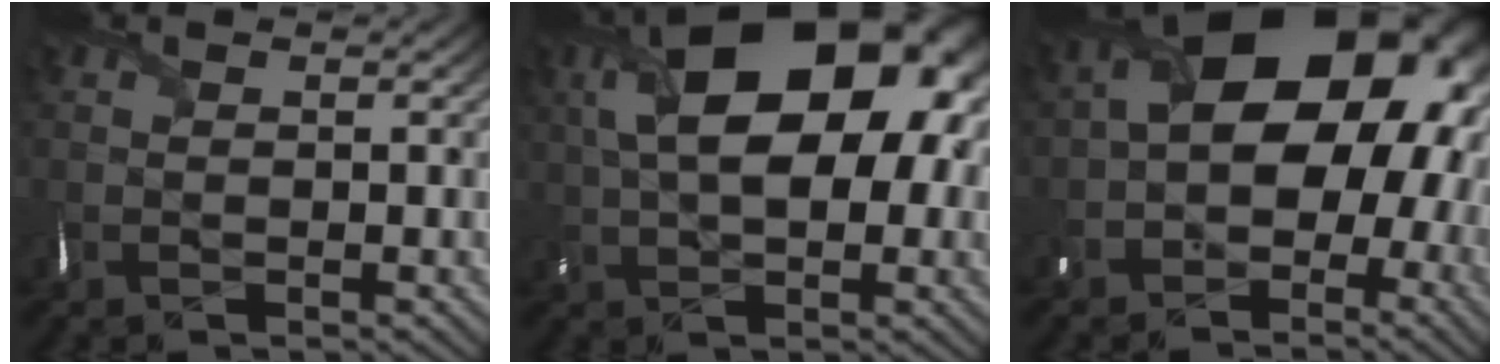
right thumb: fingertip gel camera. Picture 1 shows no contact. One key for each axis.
{"total": 18.0, "fx": 4.4, "fy": 10.0, "fz": 14.3, "tx": -0.220, "ty": 0.032, "tz": 0.054}
{"total": 16.5, "fx": 0.0, "fy": 11.5, "fz": 11.9, "tx": -0.172, "ty": -0.002, "tz": -0.004}